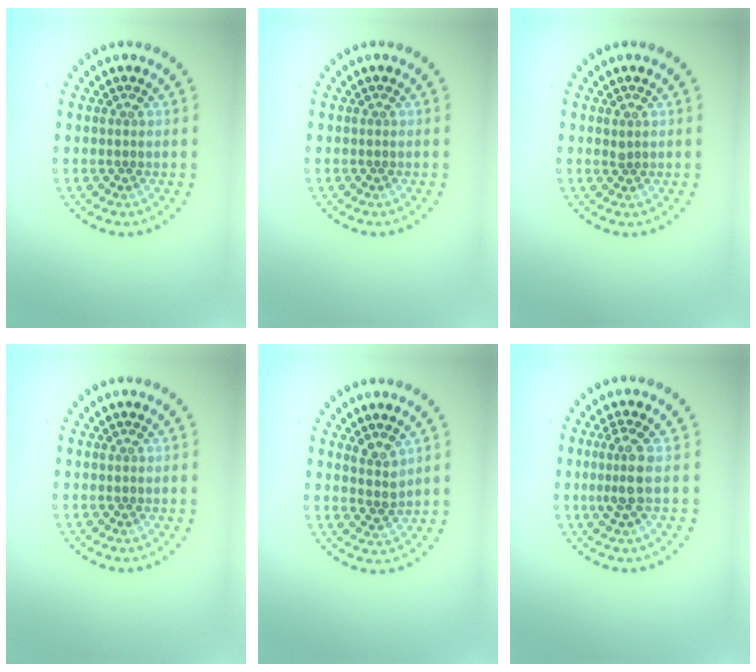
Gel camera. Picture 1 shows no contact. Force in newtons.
{"total": 0.0}
{"total": 0.6, "press": 0.4, "slide": 0.4}
{"total": 0.0}
{"total": 1.8, "press": 1.4, "slide": 1.2}
{"total": 2.4, "press": 2.0, "slide": 1.4}